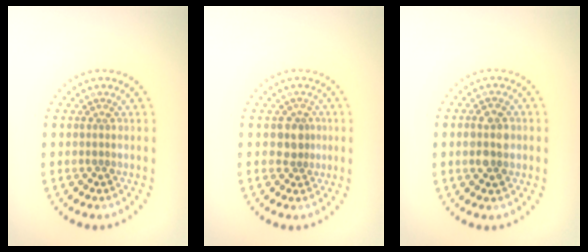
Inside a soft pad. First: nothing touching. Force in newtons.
{"total": 2.0, "press": 1.7, "slide": 1.2}
{"total": 2.8, "press": 2.8, "slide": 0.0}